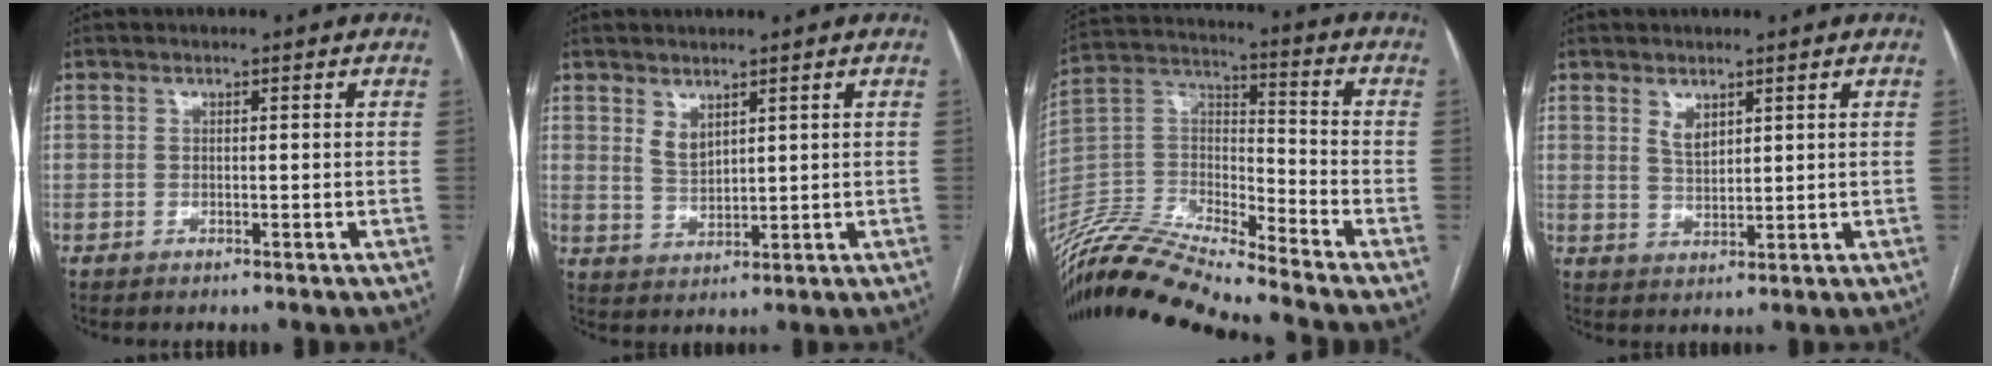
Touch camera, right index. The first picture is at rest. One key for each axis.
{"total": 3.1, "fx": 2.1, "fy": 1.4, "fz": 1.8, "tx": -0.037, "ty": -0.007, "tz": 0.051}
{"total": 17.7, "fx": -16.7, "fy": -0.1, "fz": 6.0, "tx": -0.112, "ty": 0.029, "tz": -0.316}
{"total": 2.8, "fx": 1.8, "fy": 1.3, "fz": 1.8, "tx": -0.035, "ty": -0.003, "tz": 0.042}